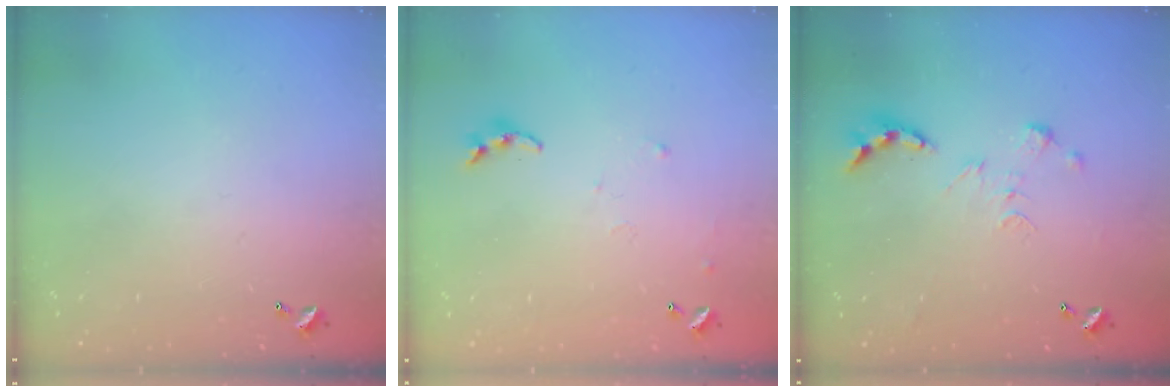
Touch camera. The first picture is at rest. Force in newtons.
{"total": 5.7, "press": 5.6, "slide": 0.6}
{"total": 0.0}